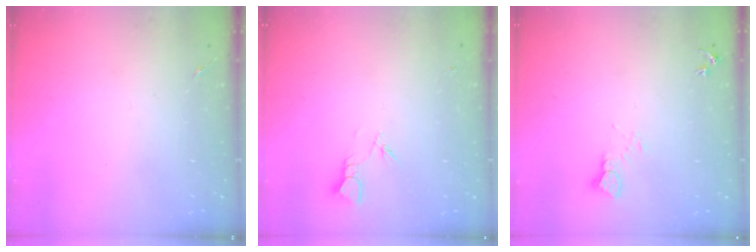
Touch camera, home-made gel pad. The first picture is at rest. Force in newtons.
{"total": 2.7, "press": 2.7, "slide": 0.3}
{"total": 4.2, "press": 4.1, "slide": 0.4}